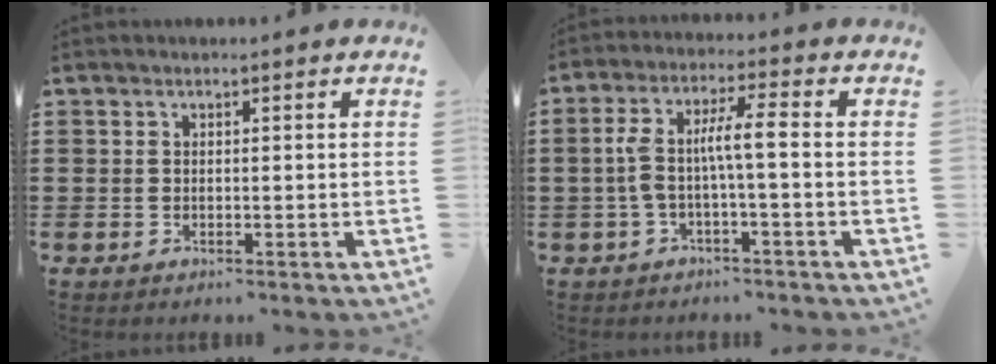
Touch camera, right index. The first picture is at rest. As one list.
[{"total": 6.2, "force": [-0.7, 0.9, 6.1], "torque": [-0.129, -0.001, -0.022]}]